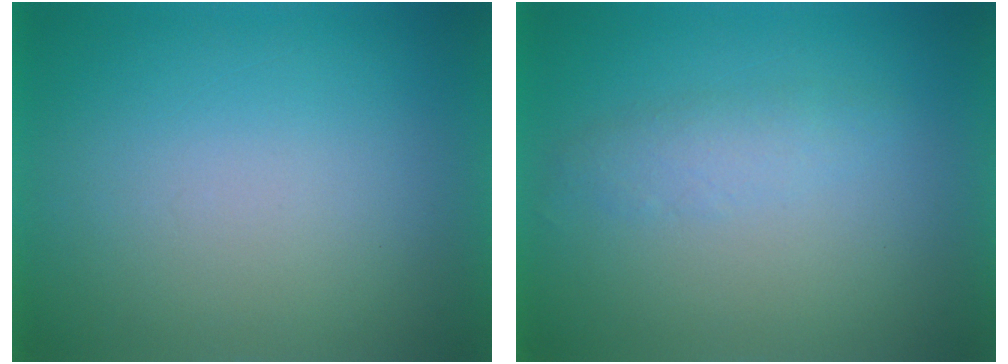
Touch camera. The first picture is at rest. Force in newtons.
{"total": 2.5}